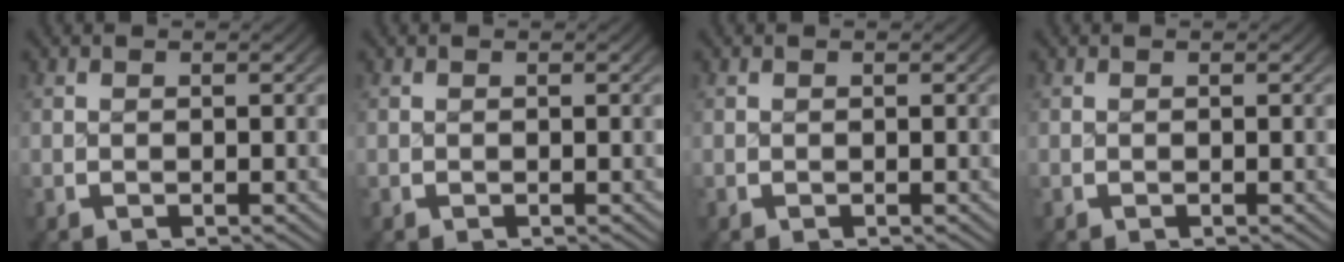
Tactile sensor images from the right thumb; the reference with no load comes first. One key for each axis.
{"total": 0.0}
{"total": 0.0}
{"total": 0.0}